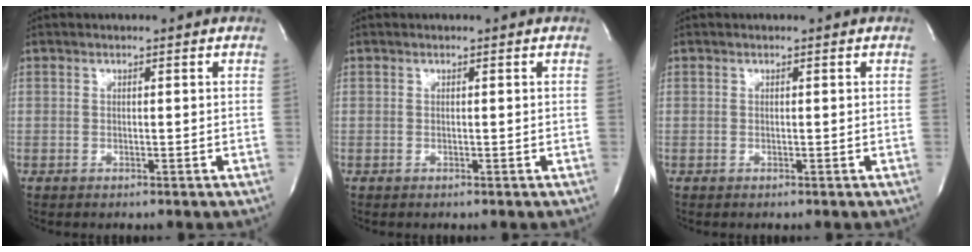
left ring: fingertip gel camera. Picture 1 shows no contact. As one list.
[{"total": 0.0}, {"total": 0.0}]